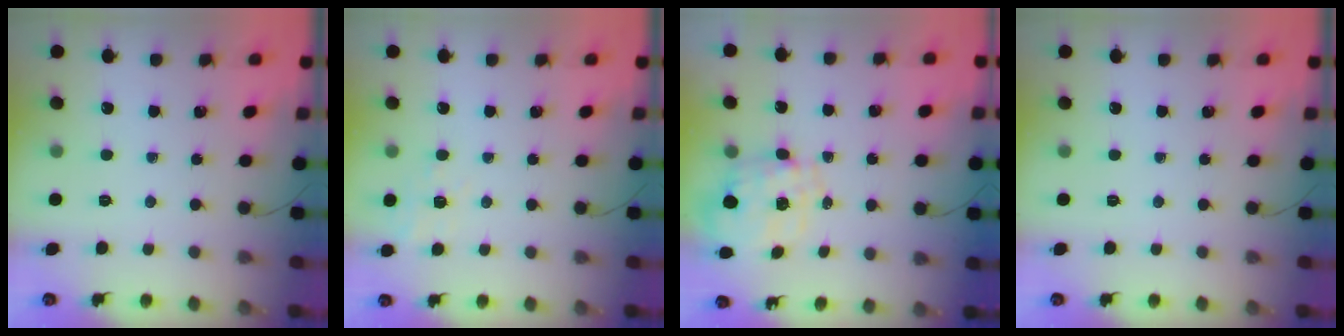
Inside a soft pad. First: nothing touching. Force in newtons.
{"total": 7.6, "press": 7.3, "slide": 1.9}
{"total": 2.0, "press": 1.7, "slide": 1.1}
{"total": 0.0}